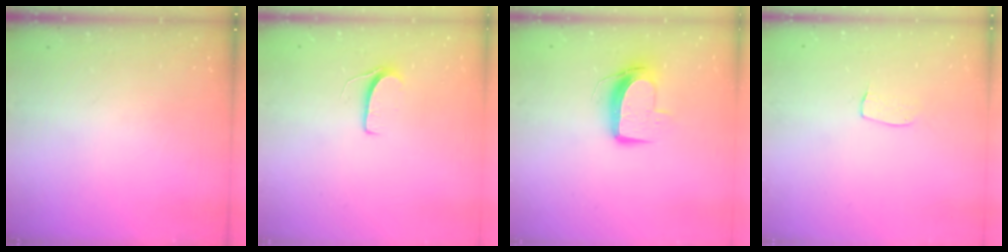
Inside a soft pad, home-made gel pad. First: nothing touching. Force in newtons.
{"total": 5.9, "press": 5.9, "slide": 0.4}
{"total": 10.0, "press": 9.9, "slide": 0.8}
{"total": 5.3, "press": 5.3, "slide": 0.3}